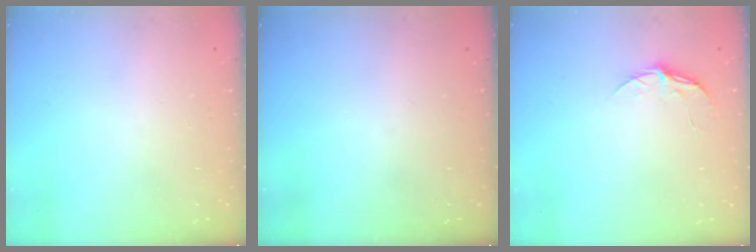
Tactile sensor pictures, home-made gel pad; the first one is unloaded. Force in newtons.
{"total": 0.0}
{"total": 5.5, "press": 5.5, "slide": 0.5}